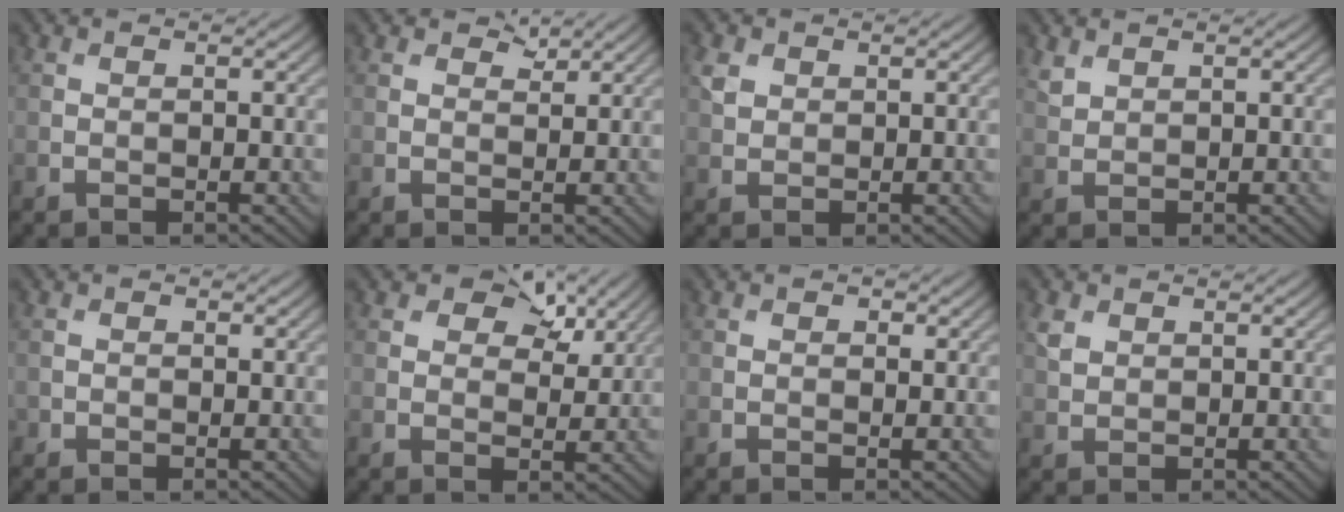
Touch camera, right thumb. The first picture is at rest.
{"total": 1.5, "force": [1.2, 0.6, 0.6], "torque": [-0.011, -0.003, 0.022]}
{"total": 2.2, "force": [1.0, 1.7, 0.9], "torque": [-0.024, 0.001, 0.019]}
{"total": 1.5, "force": [1.2, 0.7, 0.5], "torque": [-0.018, 0.000, 0.030]}
{"total": 0.7, "force": [0.0, 0.7, 0.1], "torque": [0.001, -0.004, -0.005]}
{"total": 6.9, "force": [4.2, 3.9, 4.0], "torque": [-0.053, -0.003, 0.061]}
{"total": 0.8, "force": [0.4, 0.6, 0.3], "torque": [-0.002, -0.004, 0.004]}
{"total": 1.9, "force": [1.0, 1.4, 0.8], "torque": [-0.025, 0.001, 0.022]}